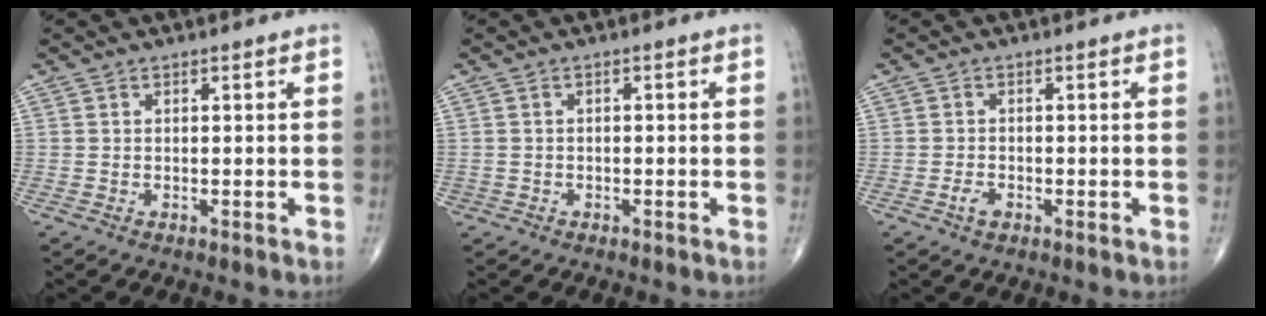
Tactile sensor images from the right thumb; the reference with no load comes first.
{"total": 1.1, "force": [-0.5, 0.9, 0.1], "torque": [0.004, 0.008, -0.010]}
{"total": 1.9, "force": [-0.9, 1.1, 1.2], "torque": [-0.022, 0.004, -0.018]}